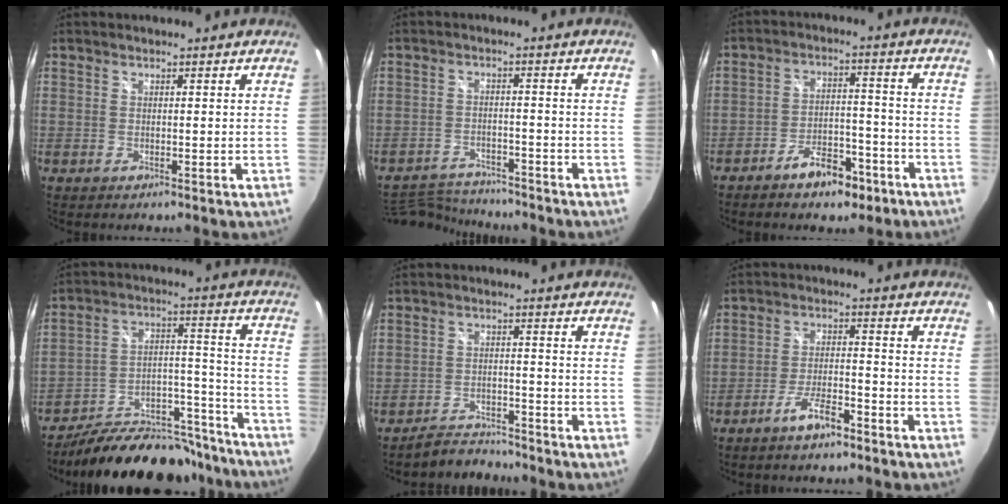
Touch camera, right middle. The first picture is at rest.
{"total": 9.8, "force": [-9.3, 2.3, 2.2], "torque": [-0.069, 0.002, -0.151]}
{"total": 8.3, "force": [-5.8, 3.9, 4.6], "torque": [-0.087, 0.020, -0.079]}
{"total": 24.0, "force": [-20.5, 8.6, 8.9], "torque": [-0.142, 0.042, -0.274]}
{"total": 5.6, "force": [-5.5, 1.1, 0.4], "torque": [-0.029, 0.007, -0.091]}
{"total": 6.1, "force": [-4.5, 1.5, 3.7], "torque": [-0.083, 0.003, -0.074]}